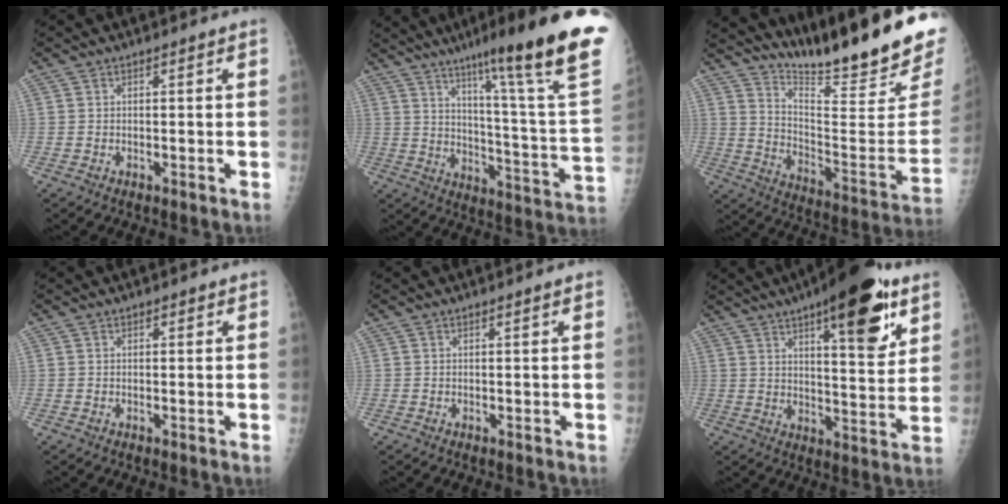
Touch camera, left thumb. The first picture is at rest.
{"total": 27.8, "force": [18.4, 1.3, 20.8], "torque": [-0.273, -0.100, 0.258]}
{"total": 24.8, "force": [20.1, 2.4, 14.3], "torque": [-0.200, -0.150, 0.302]}
{"total": 0.9, "force": [0.6, 0.5, 0.5], "torque": [-0.002, -0.002, 0.006]}
{"total": 1.0, "force": [0.9, -0.1, 0.6], "torque": [-0.007, 0.001, 0.014]}
{"total": 19.3, "force": [10.5, 5.8, 15.1], "torque": [-0.187, -0.046, 0.149]}